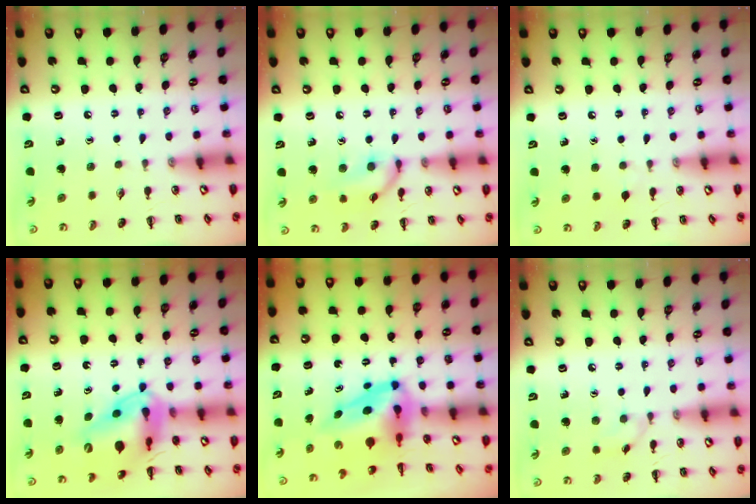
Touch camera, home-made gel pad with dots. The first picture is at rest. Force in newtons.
{"total": 11.0, "press": 11.0, "slide": 0.6}
{"total": 2.4, "press": 2.3, "slide": 0.9}
{"total": 14.0, "press": 13.4, "slide": 4.0}
{"total": 7.5, "press": 7.2, "slide": 2.2}
{"total": 3.7, "press": 3.5, "slide": 1.1}